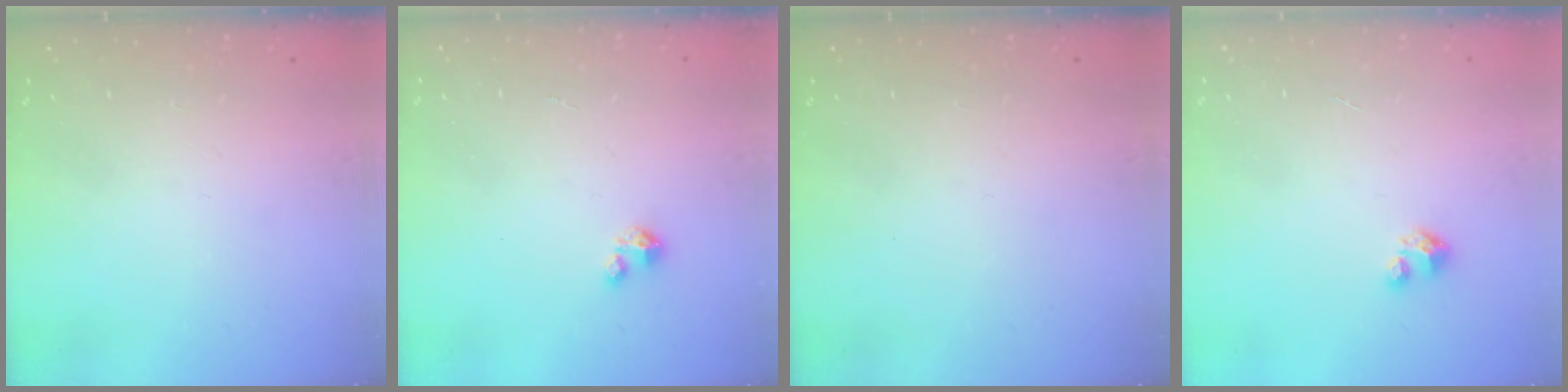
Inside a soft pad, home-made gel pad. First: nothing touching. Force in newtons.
{"total": 2.0, "press": 2.0, "slide": 0.1}
{"total": 0.0}
{"total": 1.7, "press": 1.7, "slide": 0.1}